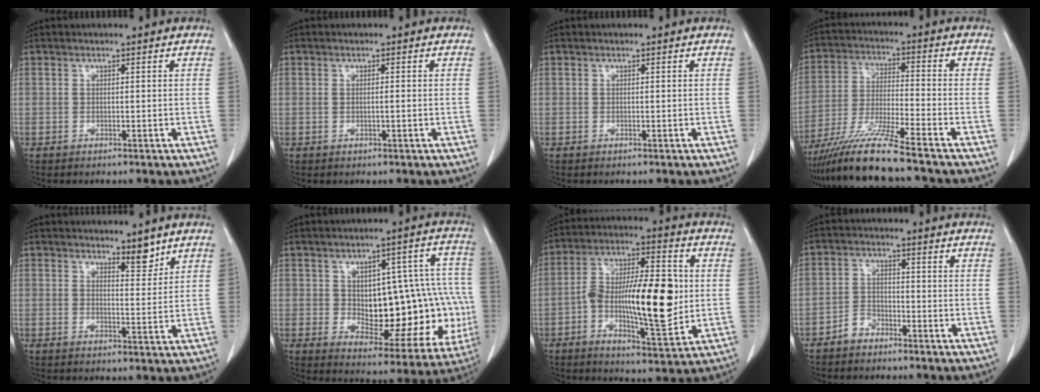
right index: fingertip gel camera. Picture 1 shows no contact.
{"total": 1.0, "force": [-0.1, 0.2, 1.0], "torque": [-0.018, 0.000, 0.001]}
{"total": 0.0}
{"total": 11.3, "force": [-9.1, -1.2, 6.5], "torque": [-0.125, -0.027, -0.169]}
{"total": 3.2, "force": [2.7, 0.9, 1.5], "torque": [-0.022, -0.010, 0.043]}
{"total": 19.7, "force": [-1.1, 9.0, 17.5], "torque": [-0.193, 0.039, 0.014]}
{"total": 16.0, "force": [-1.4, 4.6, 15.2], "torque": [-0.261, 0.014, -0.020]}
{"total": 3.3, "force": [-2.4, 2.1, 0.7], "torque": [-0.012, 0.010, -0.047]}